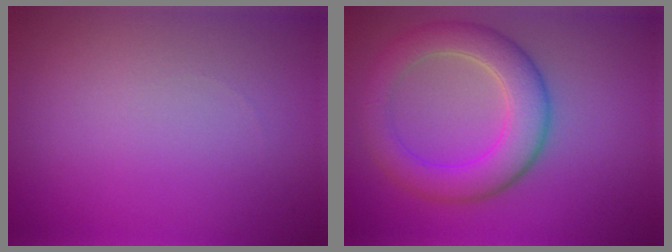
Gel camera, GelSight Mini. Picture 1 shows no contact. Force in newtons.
{"total": 5.7, "press": 5.7, "slide": 0.3}